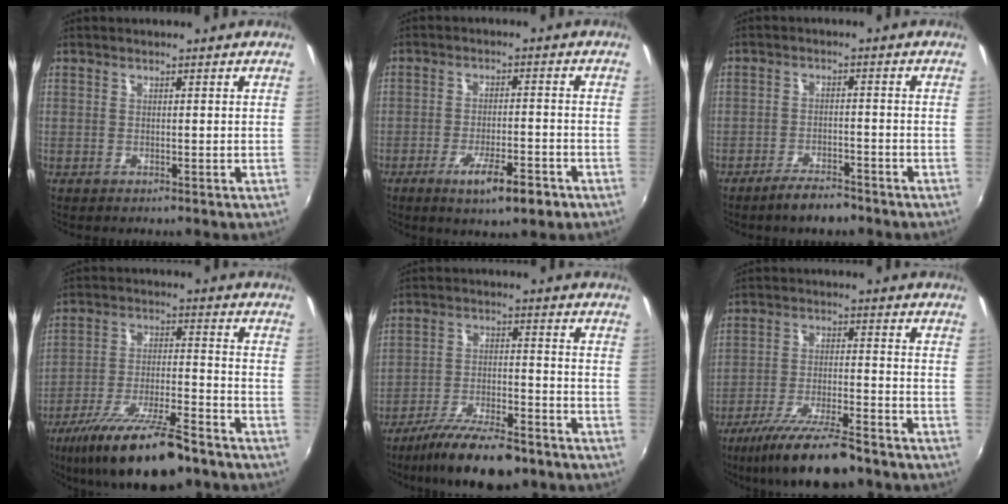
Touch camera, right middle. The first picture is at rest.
{"total": 8.2, "force": [-4.7, 1.7, 6.5], "torque": [-0.126, -0.014, -0.070]}
{"total": 5.1, "force": [-4.2, 1.4, 2.4], "torque": [-0.061, 0.002, -0.069]}
{"total": 17.5, "force": [-13.0, 4.0, 11.1], "torque": [-0.217, -0.032, -0.215]}
{"total": 13.8, "force": [-10.9, 3.5, 7.8], "torque": [-0.163, -0.022, -0.181]}
{"total": 13.7, "force": [-10.9, 2.3, 7.9], "torque": [-0.167, -0.022, -0.185]}